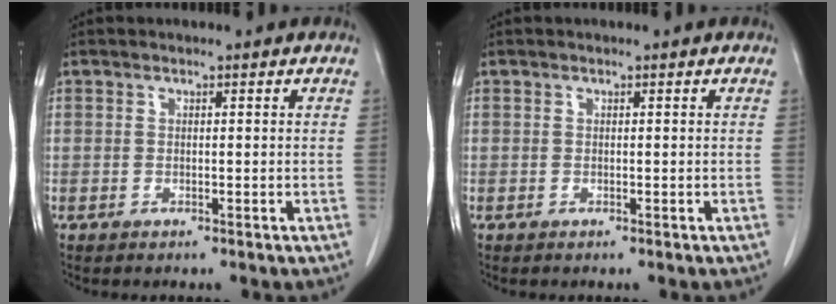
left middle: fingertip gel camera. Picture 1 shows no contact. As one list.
[{"total": 0.0}]